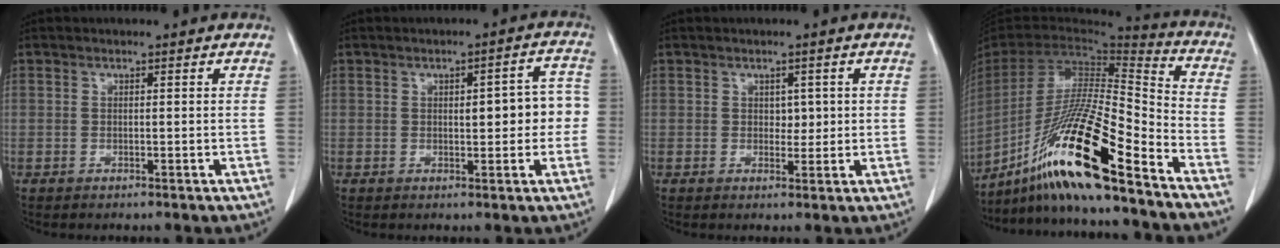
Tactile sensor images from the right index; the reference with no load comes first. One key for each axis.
{"total": 6.9, "fx": 0.2, "fy": 2.6, "fz": 6.4, "tx": -0.072, "ty": 0.026, "tz": 0.005}
{"total": 2.2, "fx": 0.5, "fy": 1.5, "fz": 1.6, "tx": -0.016, "ty": -0.001, "tz": 0.009}
{"total": 23.3, "fx": -16.2, "fy": 0.8, "fz": 16.7, "tx": -0.331, "ty": -0.032, "tz": -0.298}